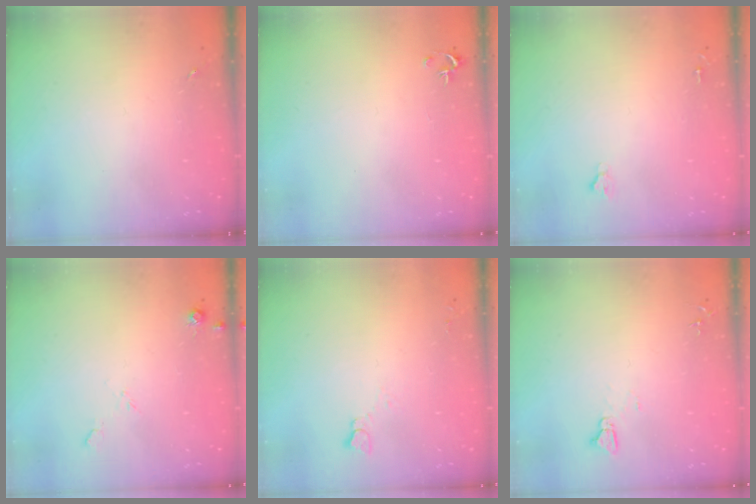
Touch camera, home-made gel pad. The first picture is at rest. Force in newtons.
{"total": 2.5, "press": 2.5, "slide": 0.2}
{"total": 1.9, "press": 1.9, "slide": 0.2}
{"total": 7.2, "press": 7.2, "slide": 0.6}
{"total": 2.5, "press": 2.5, "slide": 0.1}
{"total": 3.6, "press": 3.5, "slide": 0.3}